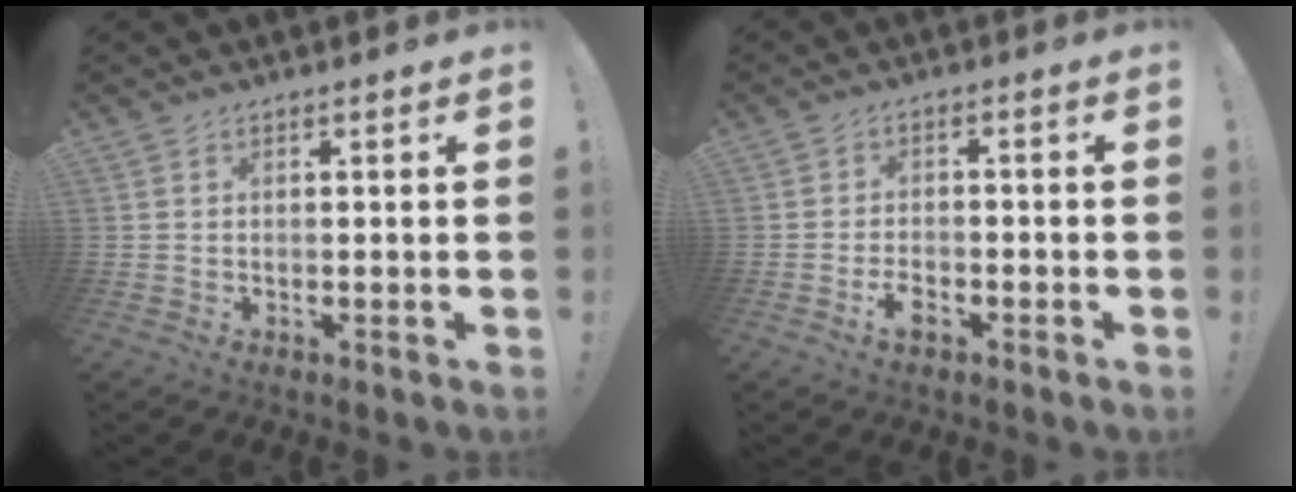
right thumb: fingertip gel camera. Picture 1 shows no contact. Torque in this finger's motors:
{"motor_torque": [0.06, 0.13, 0.36, -0.22, 0.16]}